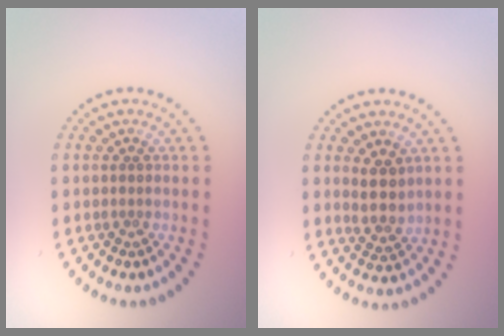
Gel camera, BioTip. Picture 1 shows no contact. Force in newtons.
{"total": 2.6, "press": 2.3, "slide": 1.2}